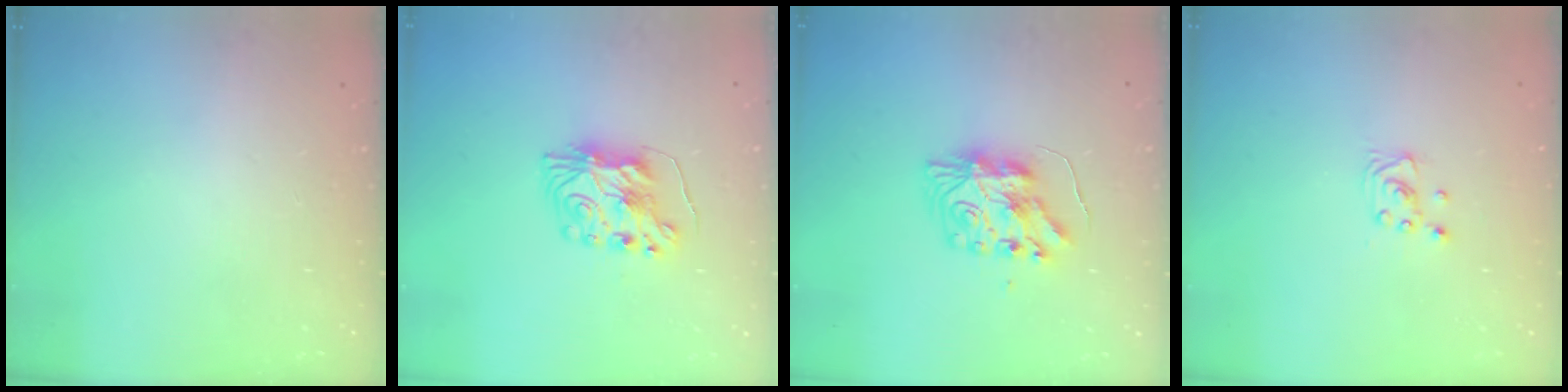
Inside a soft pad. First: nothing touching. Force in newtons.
{"total": 8.2, "press": 8.2, "slide": 0.6}
{"total": 9.3, "press": 9.3, "slide": 0.7}
{"total": 2.2, "press": 2.2, "slide": 0.2}